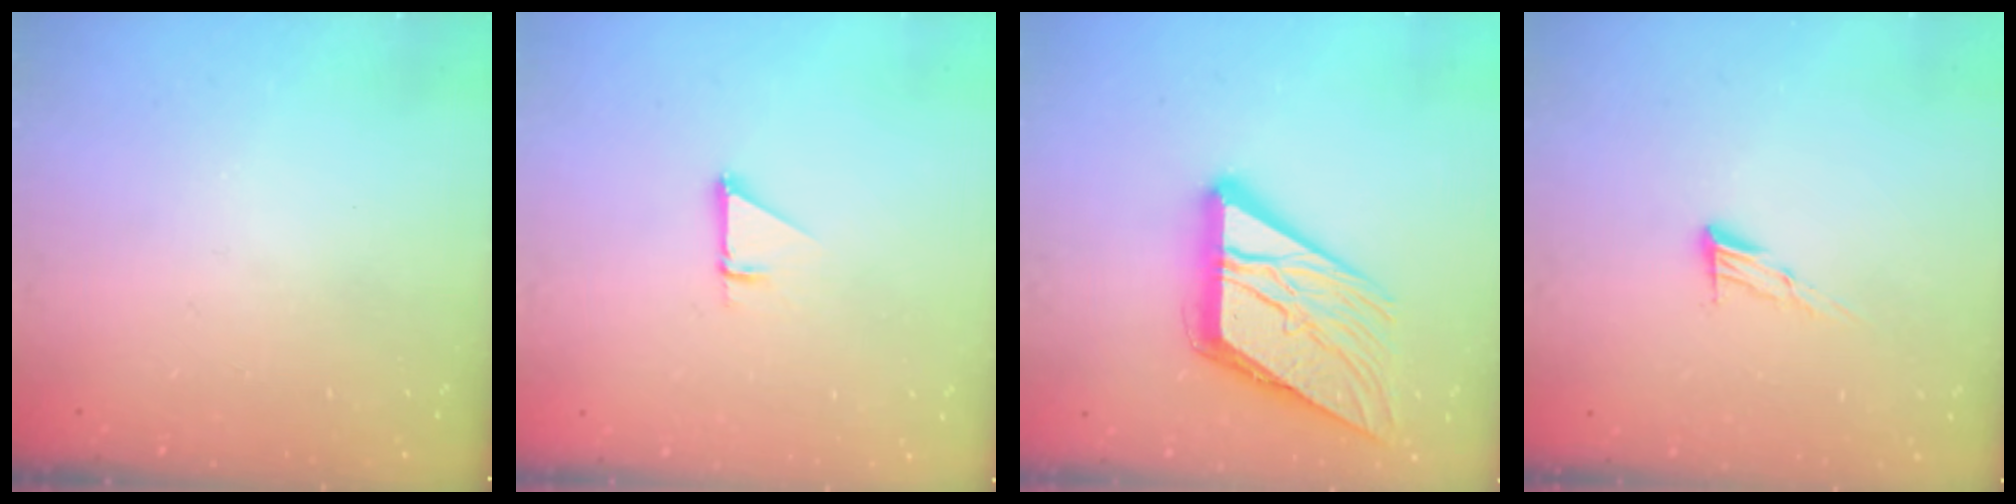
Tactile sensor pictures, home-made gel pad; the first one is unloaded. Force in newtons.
{"total": 1.0, "press": 1.0, "slide": 0.1}
{"total": 17.4, "press": 17.3, "slide": 1.3}
{"total": 7.2, "press": 7.1, "slide": 1.2}